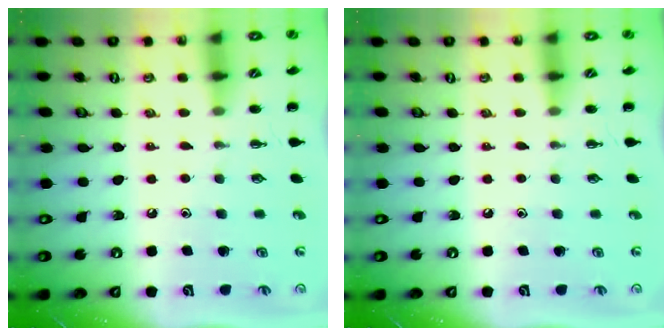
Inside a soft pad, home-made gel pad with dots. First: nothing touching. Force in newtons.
{"total": 0.0}